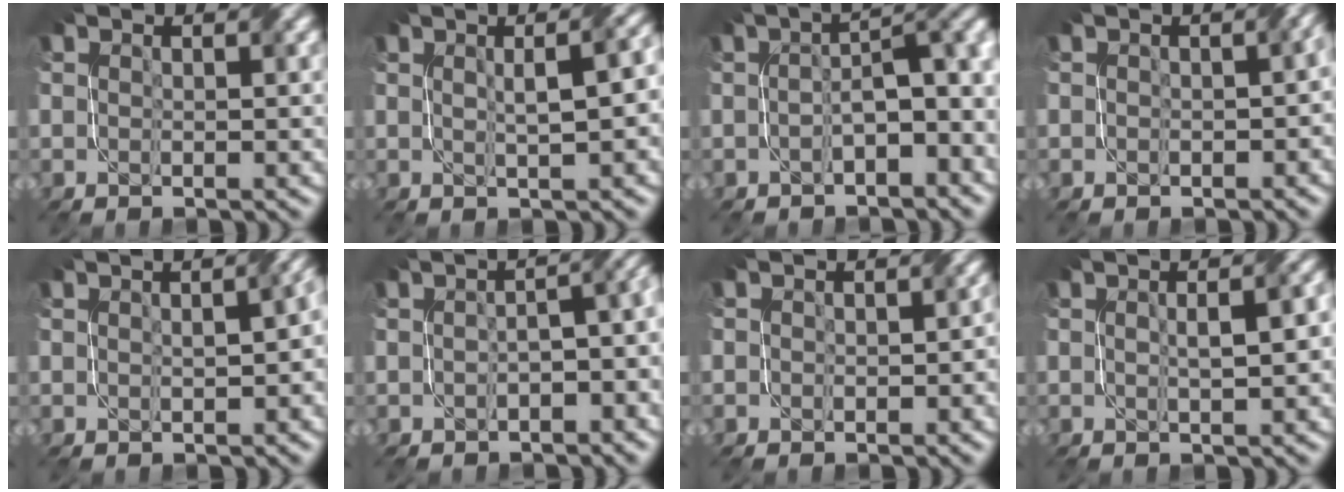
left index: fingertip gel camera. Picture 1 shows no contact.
{"total": 5.8, "force": [1.0, 1.9, 5.4], "torque": [-0.044, 0.025, 0.010]}
{"total": 5.5, "force": [-1.3, 2.0, 4.9], "torque": [-0.070, 0.014, -0.025]}
{"total": 2.6, "force": [0.0, 1.5, 2.1], "torque": [-0.012, 0.000, 0.003]}
{"total": 3.7, "force": [0.1, 1.5, 3.4], "torque": [-0.031, 0.005, 0.013]}
{"total": 5.8, "force": [-1.1, 2.7, 5.0], "torque": [-0.047, 0.006, -0.016]}
{"total": 2.3, "force": [0.0, 1.7, 1.5], "torque": [-0.010, -0.004, -0.003]}
{"total": 3.7, "force": [0.2, 1.1, 3.5], "torque": [-0.037, 0.014, 0.004]}